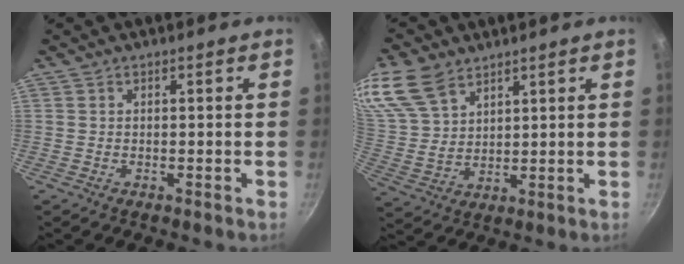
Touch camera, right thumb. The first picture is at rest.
{"total": 13.9, "force": [8.8, 8.3, 6.8], "torque": [-0.141, -0.004, 0.188]}